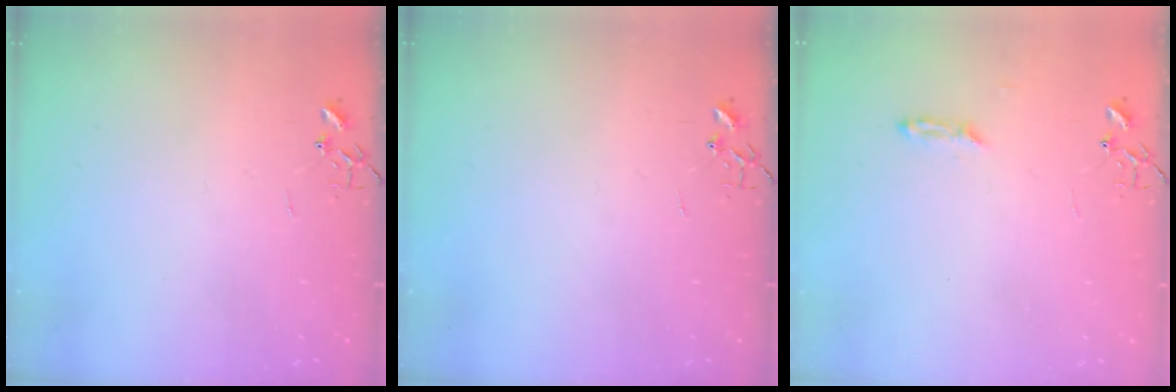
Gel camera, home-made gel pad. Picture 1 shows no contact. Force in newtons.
{"total": 0.0}
{"total": 2.3, "press": 2.2, "slide": 0.4}